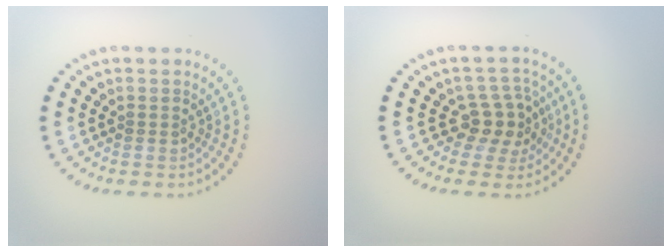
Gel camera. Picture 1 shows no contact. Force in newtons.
{"total": 3.2, "press": 2.8, "slide": 1.6}